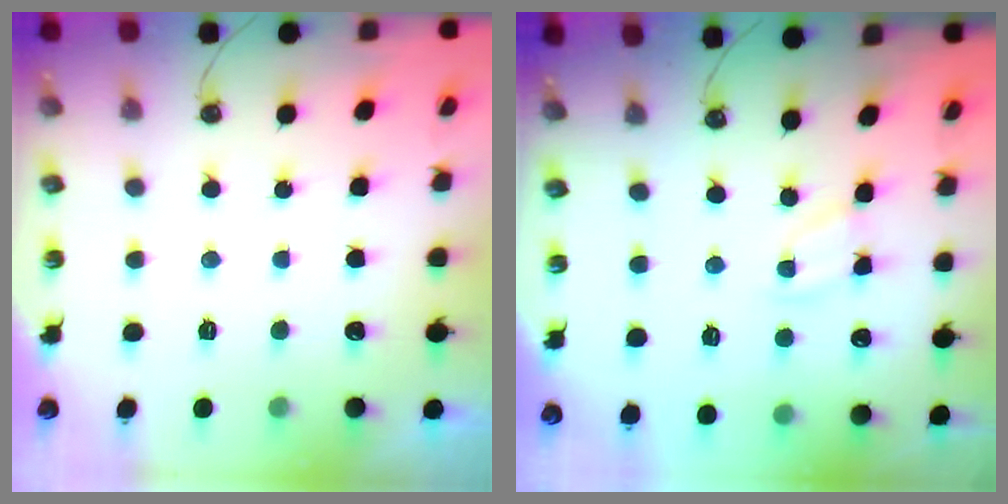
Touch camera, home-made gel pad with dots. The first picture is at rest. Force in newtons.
{"total": 2.1, "press": 2.1, "slide": 0.3}